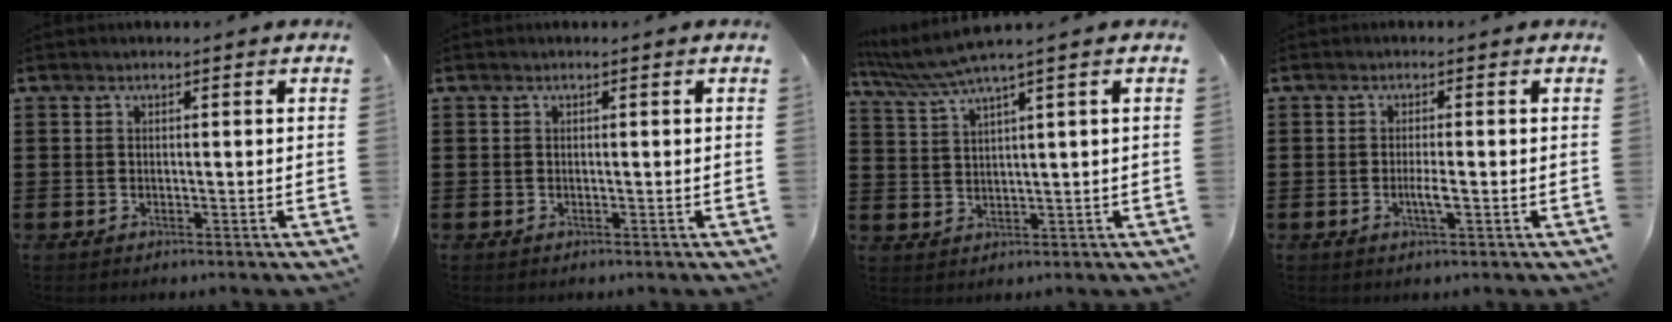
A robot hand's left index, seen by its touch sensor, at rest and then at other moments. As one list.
[{"total": 0.0}, {"total": 4.3, "force": [3.0, -0.4, 3.1], "torque": [-0.078, -0.012, 0.048]}, {"total": 2.4, "force": [-0.5, 0.2, 2.4], "torque": [-0.048, -0.005, -0.012]}]